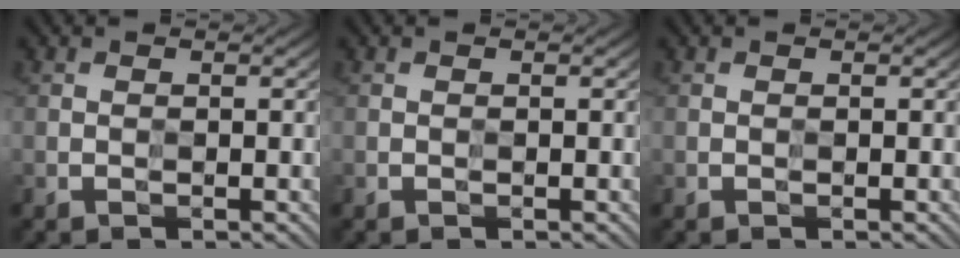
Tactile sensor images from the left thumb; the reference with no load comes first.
{"total": 0.0}
{"total": 0.0}